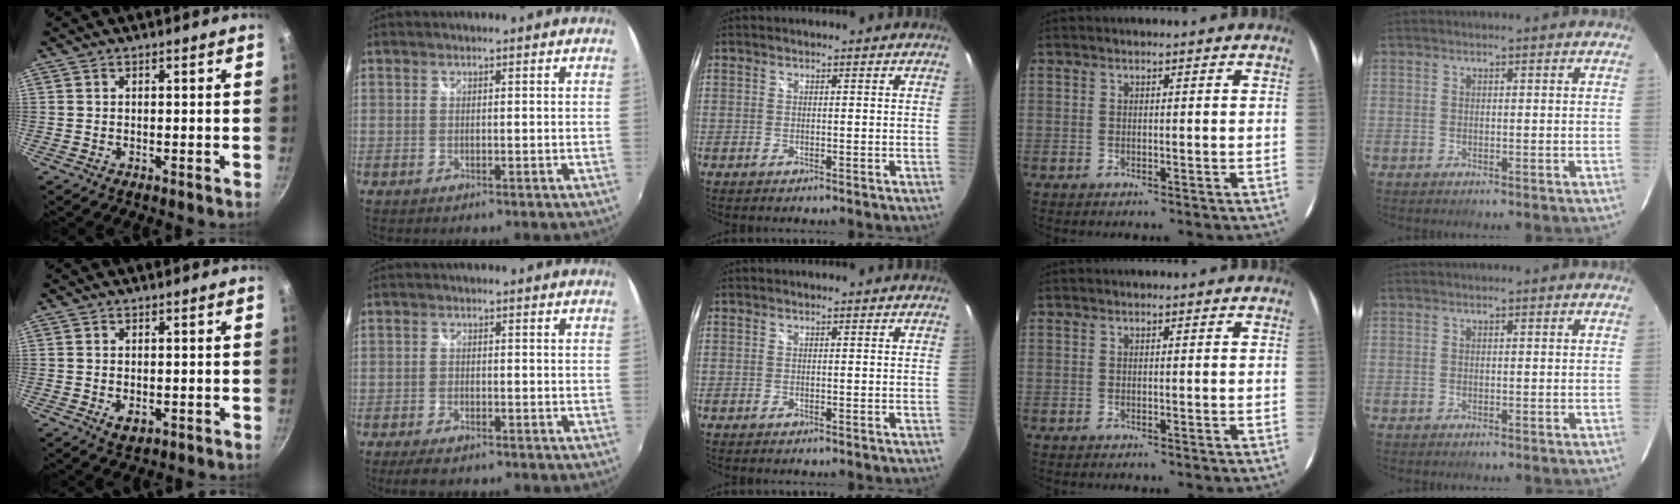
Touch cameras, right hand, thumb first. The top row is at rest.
{"thumb": {"total": 2.8, "force": [-0.7, 1.8, 2.0], "torque": [-0.032, -0.008, -0.006]}, "index": {"total": 4.3, "force": [-3.3, 1.5, 2.4], "torque": [-0.058, -0.015, -0.055]}}